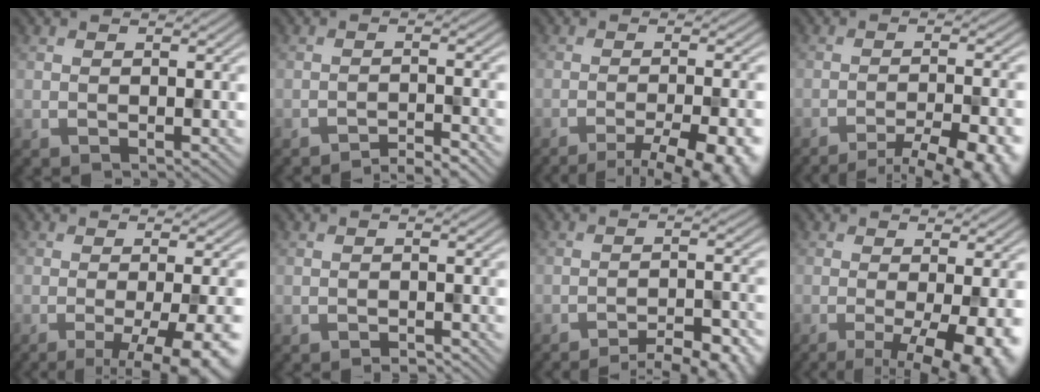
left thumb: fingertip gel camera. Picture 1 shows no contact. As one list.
[{"total": 3.0, "force": [-2.7, 0.2, 1.4], "torque": [-0.012, 0.009, -0.052]}, {"total": 10.6, "force": [-7.1, 2.6, 7.4], "torque": [-0.098, 0.000, -0.080]}, {"total": 11.0, "force": [-8.4, 2.5, 6.7], "torque": [-0.088, 0.002, -0.098]}, {"total": 11.3, "force": [-4.7, 3.0, 9.9], "torque": [-0.112, -0.007, -0.055]}, {"total": 1.1, "force": [-1.1, 0.1, 0.3], "torque": [-0.003, 0.001, -0.021]}, {"total": 9.8, "force": [-8.2, 2.3, 4.9], "torque": [-0.066, 0.007, -0.098]}, {"total": 9.9, "force": [-3.2, 2.7, 9.0], "torque": [-0.120, -0.004, -0.040]}]